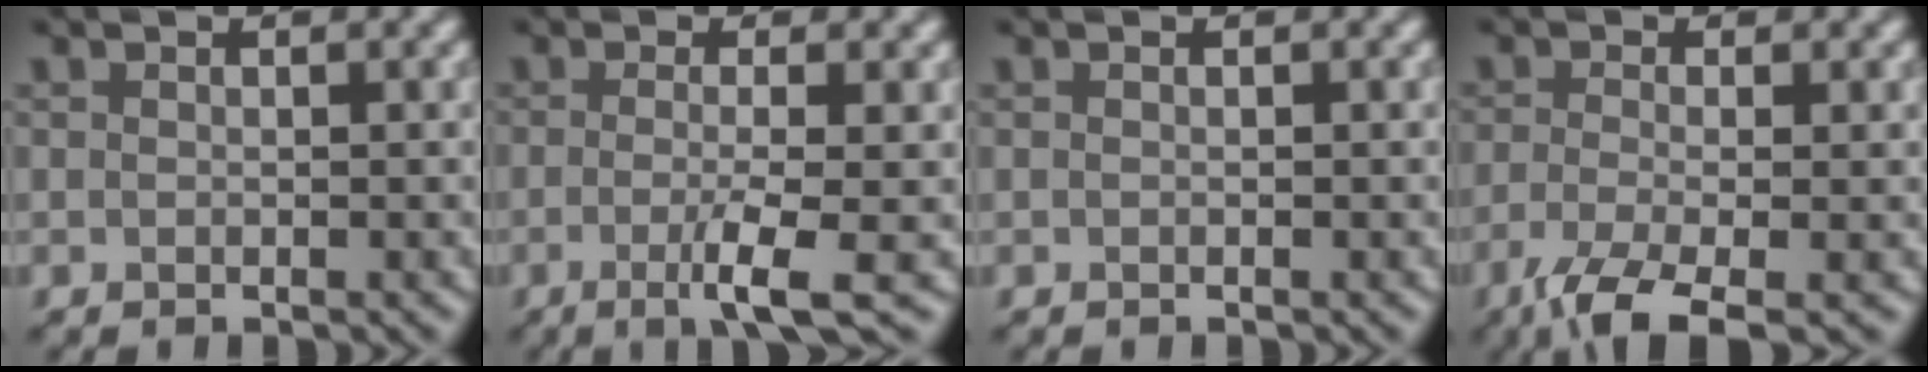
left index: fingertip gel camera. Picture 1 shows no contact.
{"total": 4.1, "force": [-1.3, 0.6, 3.8], "torque": [-0.066, -0.010, -0.031]}
{"total": 0.0}
{"total": 4.8, "force": [-2.8, 1.1, 3.7], "torque": [-0.072, -0.009, -0.064]}